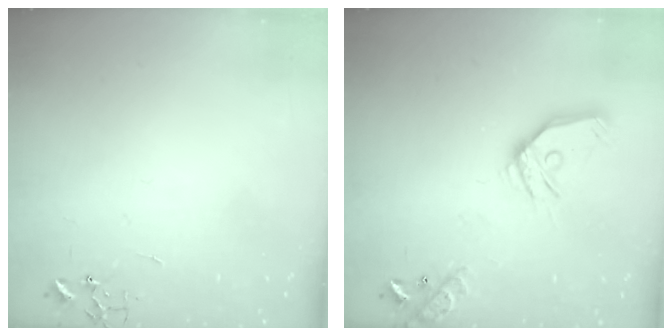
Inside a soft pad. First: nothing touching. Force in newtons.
{"total": 16.2, "press": 16.0, "slide": 2.5}